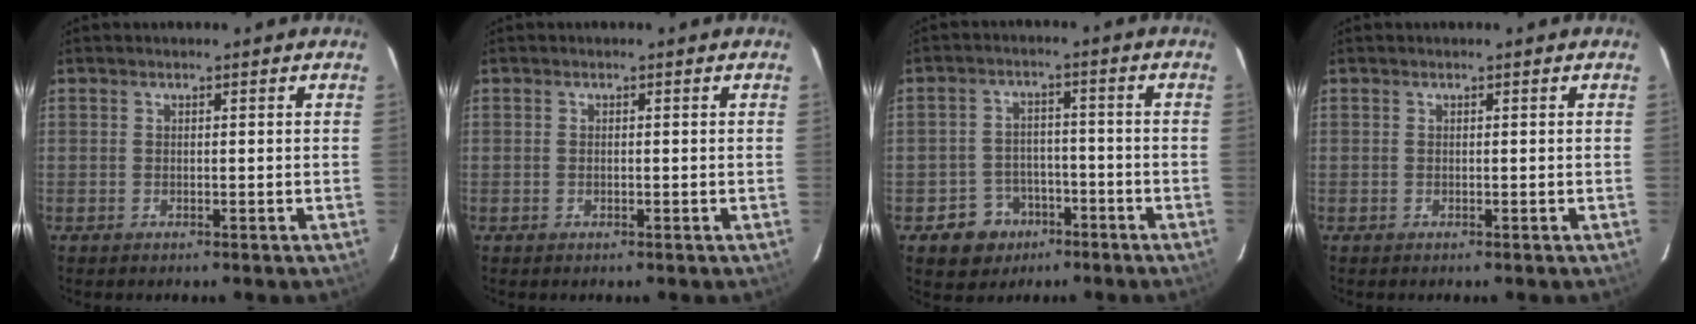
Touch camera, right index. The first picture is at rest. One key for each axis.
{"total": 0.0}
{"total": 7.4, "fx": -4.0, "fy": 6.1, "fz": 0.9, "tx": -0.032, "ty": 0.028, "tz": -0.052}
{"total": 0.0}